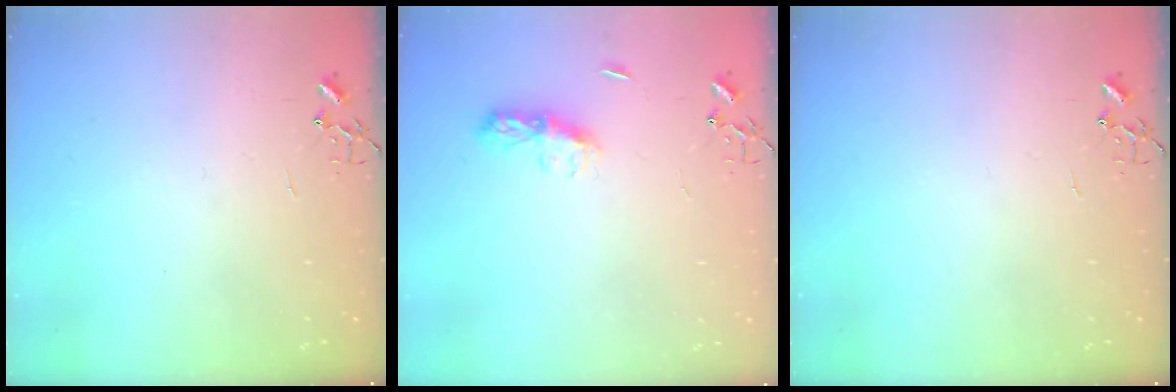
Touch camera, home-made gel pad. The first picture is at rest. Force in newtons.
{"total": 7.4, "press": 7.4, "slide": 0.4}
{"total": 0.0}